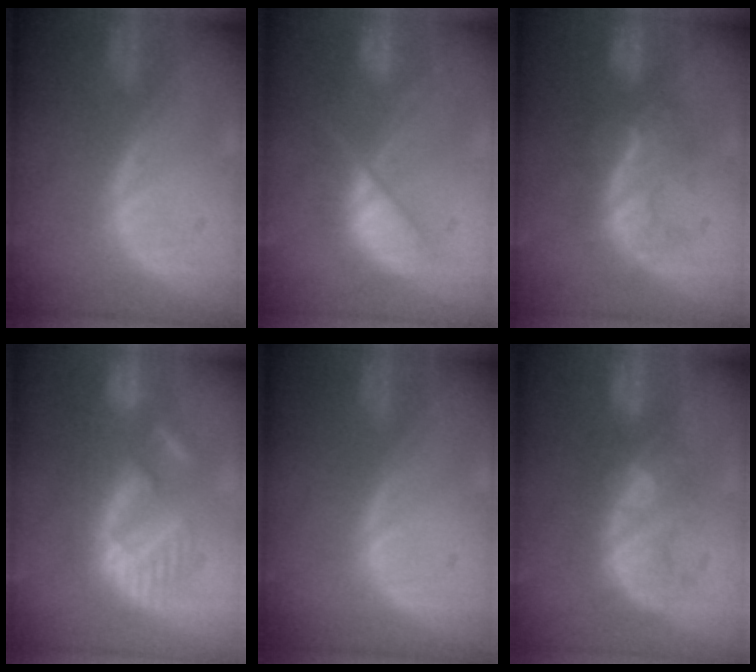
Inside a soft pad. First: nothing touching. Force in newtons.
{"total": 7.2, "press": 7.2, "slide": 0.2}
{"total": 8.1, "press": 7.4, "slide": 3.2}
{"total": 8.9, "press": 8.7, "slide": 1.5}
{"total": 0.0}
{"total": 8.8, "press": 7.6, "slide": 4.5}